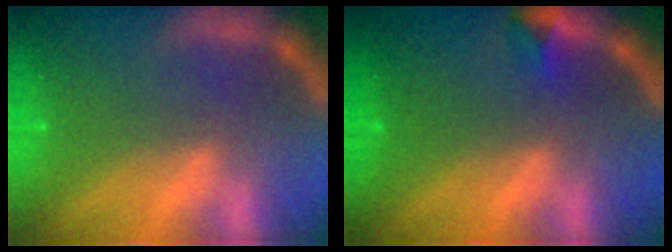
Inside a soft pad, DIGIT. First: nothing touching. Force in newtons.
{"total": 1.4}